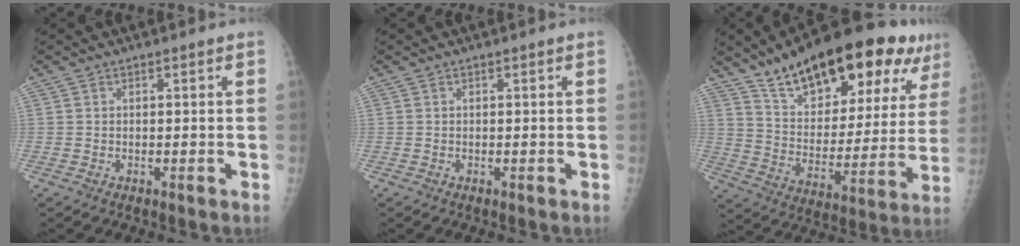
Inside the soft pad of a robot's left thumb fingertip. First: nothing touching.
{"total": 0.0}
{"total": 27.4, "force": [17.2, 11.0, 18.3], "torque": [-0.246, -0.038, 0.266]}